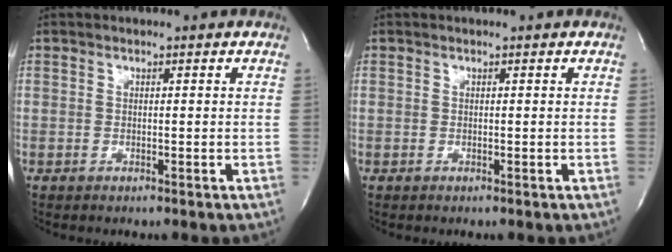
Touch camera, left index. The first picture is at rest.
{"total": 0.0}